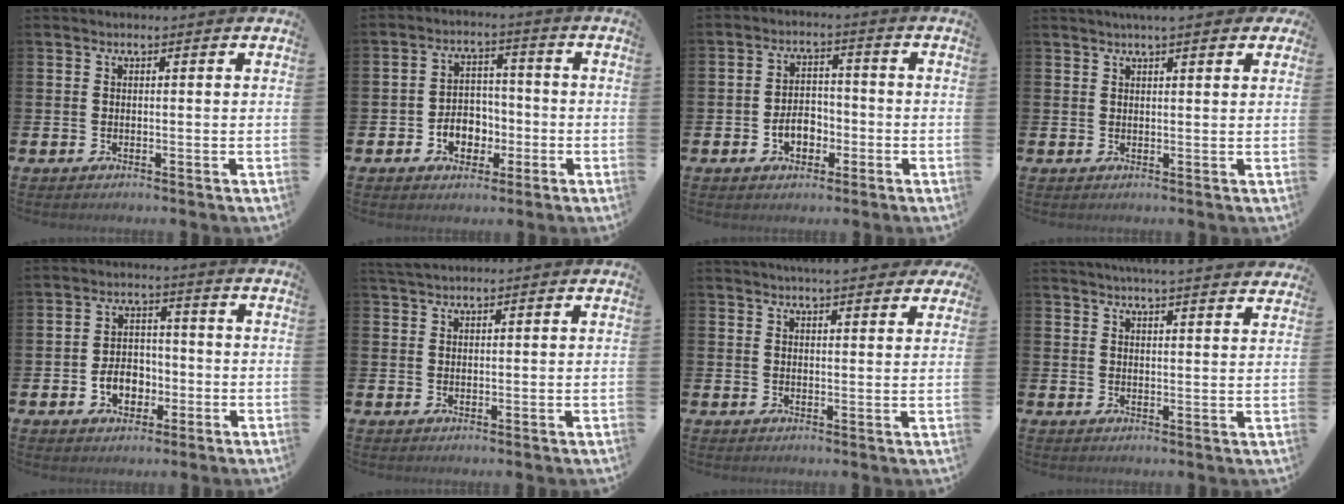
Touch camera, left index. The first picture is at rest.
{"total": 4.5, "force": [-1.6, 3.8, 2.0], "torque": [-0.037, 0.005, -0.036]}
{"total": 4.1, "force": [-1.6, 2.9, 2.4], "torque": [-0.040, 0.005, -0.034]}
{"total": 3.0, "force": [2.5, 0.4, 1.6], "torque": [-0.026, -0.003, 0.042]}
{"total": 4.8, "force": [-1.7, 3.6, 2.8], "torque": [-0.039, 0.003, -0.037]}
{"total": 2.3, "force": [2.2, 0.5, 0.6], "torque": [-0.012, -0.003, 0.040]}
{"total": 4.2, "force": [4.0, 0.6, 1.1], "torque": [-0.020, -0.015, 0.072]}
{"total": 4.7, "force": [4.6, -0.4, 0.7], "torque": [-0.021, -0.022, 0.083]}